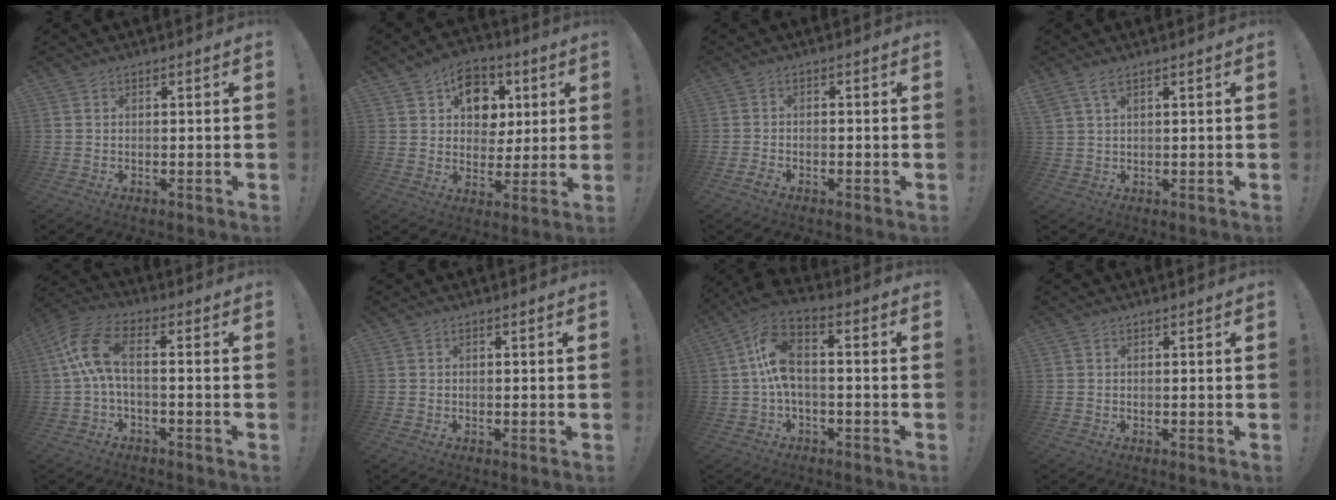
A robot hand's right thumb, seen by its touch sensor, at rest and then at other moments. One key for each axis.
{"total": 11.7, "fx": 5.0, "fy": 9.4, "fz": 4.9, "tx": -0.054, "ty": -0.024, "tz": 0.095}
{"total": 1.9, "fx": -1.6, "fy": 0.5, "fz": 0.9, "tx": -0.019, "ty": 0.008, "tz": -0.026}
{"total": 3.5, "fx": 2.1, "fy": 1.0, "fz": 2.6, "tx": -0.055, "ty": -0.003, "tz": 0.040}
{"total": 10.5, "fx": 1.1, "fy": 4.1, "fz": 9.6, "tx": -0.201, "ty": -0.002, "tz": 0.020}
{"total": 0.0}
{"total": 10.2, "fx": -0.3, "fy": 4.3, "fz": 9.3, "tx": -0.182, "ty": 0.007, "tz": -0.003}
{"total": 0.0}